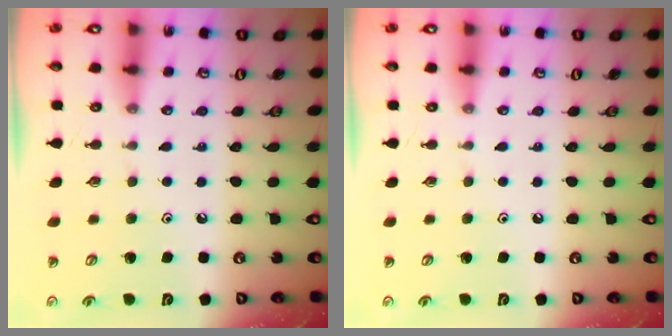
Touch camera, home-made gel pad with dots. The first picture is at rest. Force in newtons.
{"total": 0.0}